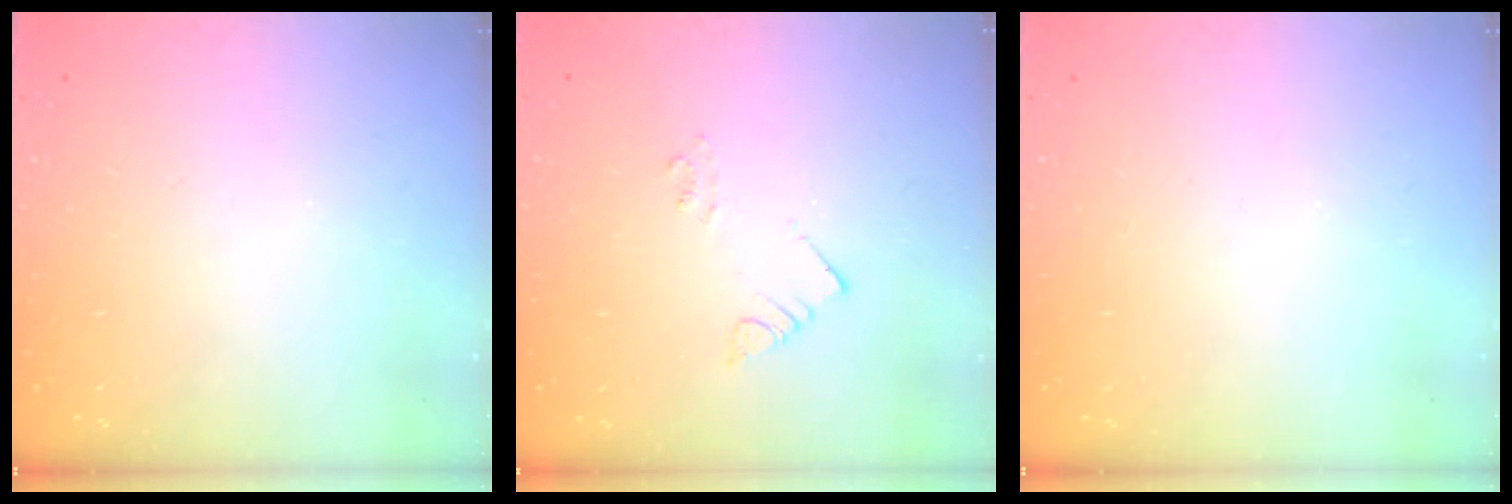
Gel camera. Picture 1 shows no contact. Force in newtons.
{"total": 2.2, "press": 2.2, "slide": 0.1}
{"total": 0.0}